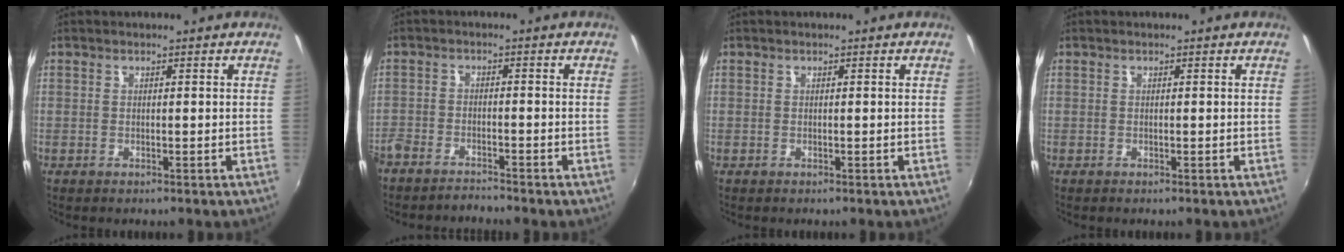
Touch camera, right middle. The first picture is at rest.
{"total": 5.7, "force": [-5.3, 1.3, 1.5], "torque": [-0.053, -0.015, -0.097]}
{"total": 0.0}
{"total": 0.0}